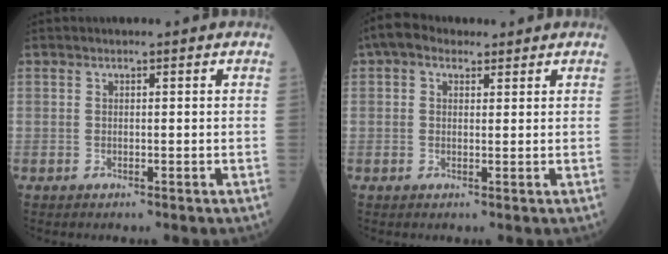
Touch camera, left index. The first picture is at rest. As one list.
[{"total": 4.0, "force": [2.3, 2.7, 1.8], "torque": [-0.040, 0.028, 0.041]}]